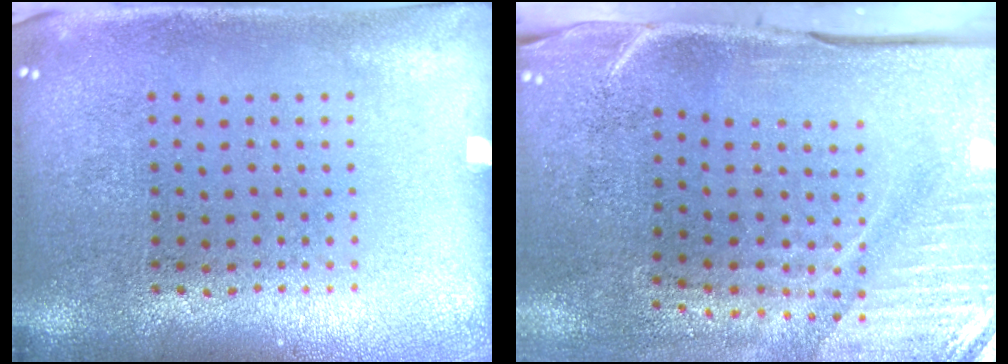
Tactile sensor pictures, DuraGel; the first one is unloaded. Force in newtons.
{"total": 4.9, "press": 4.0, "slide": 2.8}